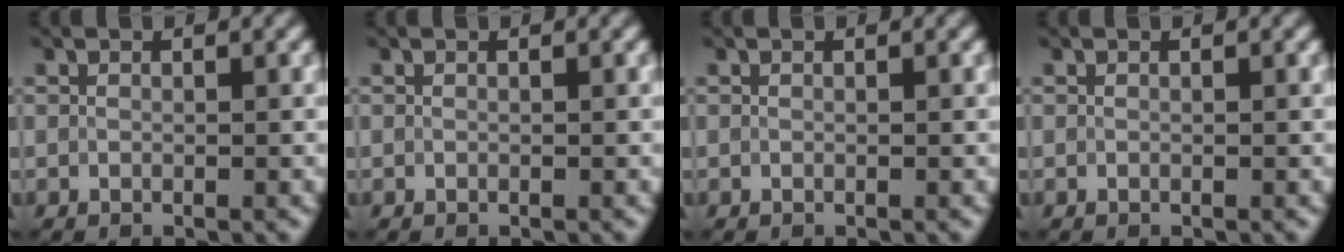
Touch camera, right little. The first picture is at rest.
{"total": 0.0}
{"total": 0.0}
{"total": 0.0}